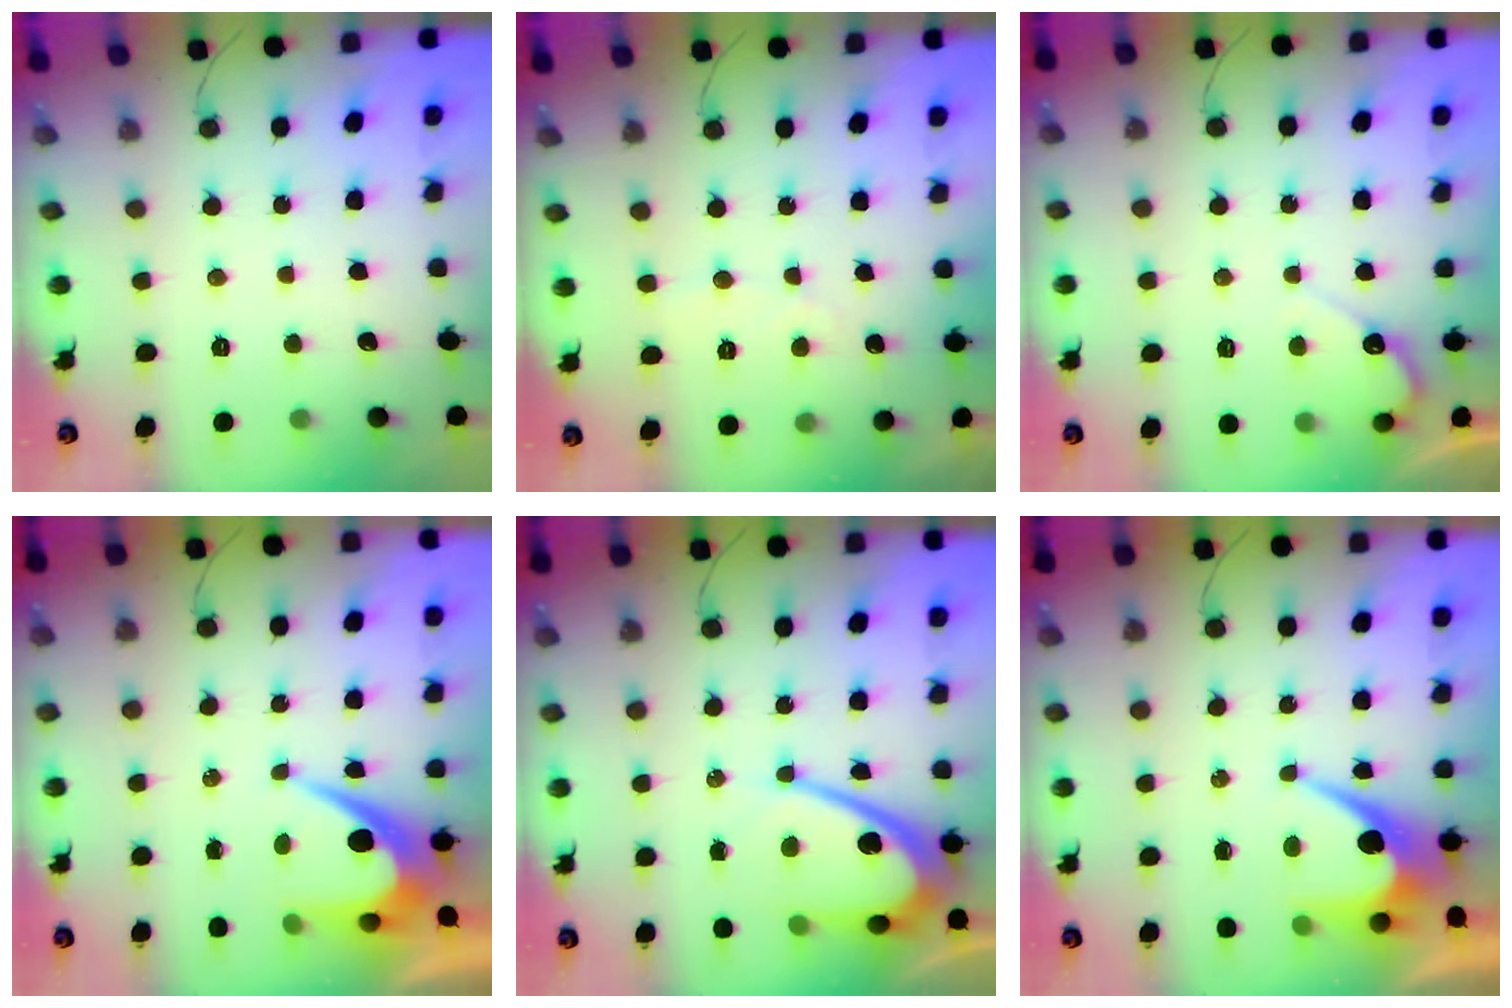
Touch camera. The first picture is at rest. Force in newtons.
{"total": 2.6, "press": 2.6, "slide": 0.1}
{"total": 5.0, "press": 4.9, "slide": 0.3}
{"total": 7.6, "press": 7.6, "slide": 0.4}
{"total": 12.2, "press": 12.1, "slide": 1.1}
{"total": 8.1, "press": 8.1, "slide": 0.4}